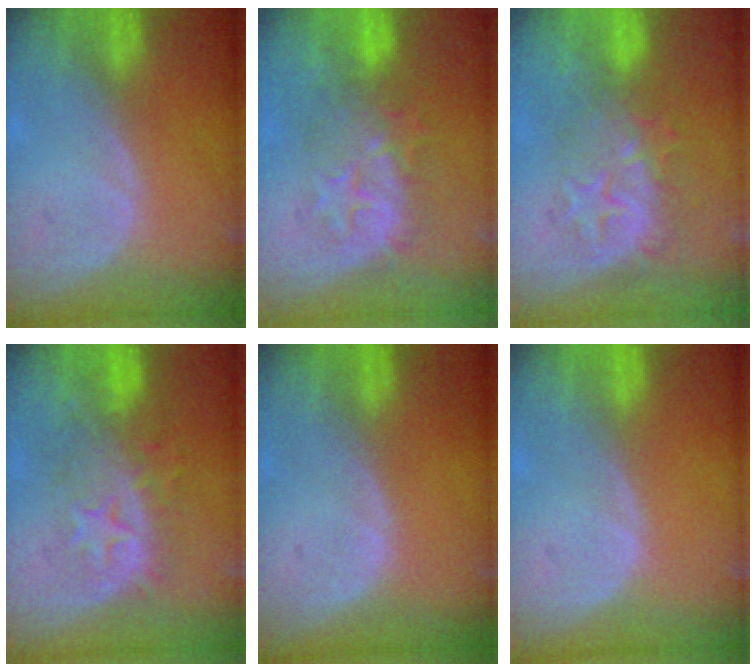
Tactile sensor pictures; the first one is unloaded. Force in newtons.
{"total": 8.4, "press": 8.1, "slide": 2.2}
{"total": 9.3, "press": 8.1, "slide": 4.6}
{"total": 8.3, "press": 8.0, "slide": 2.2}
{"total": 0.0}
{"total": 0.0}